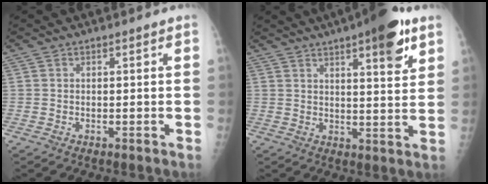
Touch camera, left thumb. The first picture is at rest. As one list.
[{"total": 11.9, "force": [6.8, 3.1, 9.3], "torque": [-0.110, -0.028, 0.089]}]